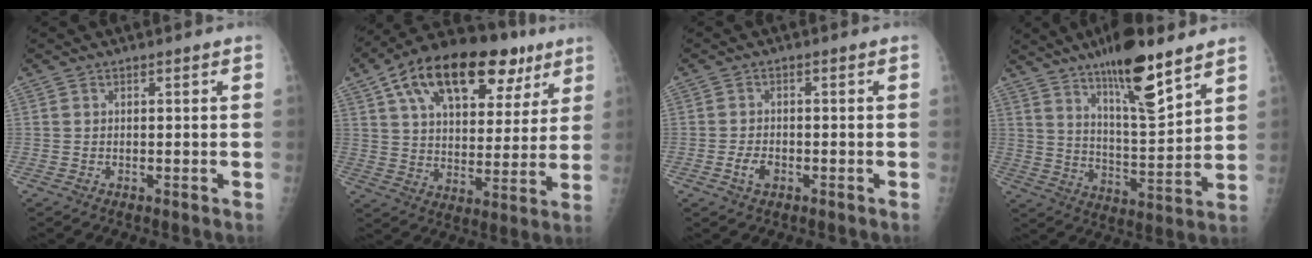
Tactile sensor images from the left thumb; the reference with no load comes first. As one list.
[{"total": 25.3, "force": [13.1, 13.2, 17.1], "torque": [-0.240, 0.007, 0.207]}, {"total": 2.8, "force": [-1.2, 1.7, 1.9], "torque": [-0.034, 0.006, -0.021]}, {"total": 15.4, "force": [10.4, 3.3, 10.9], "torque": [-0.166, -0.066, 0.181]}]